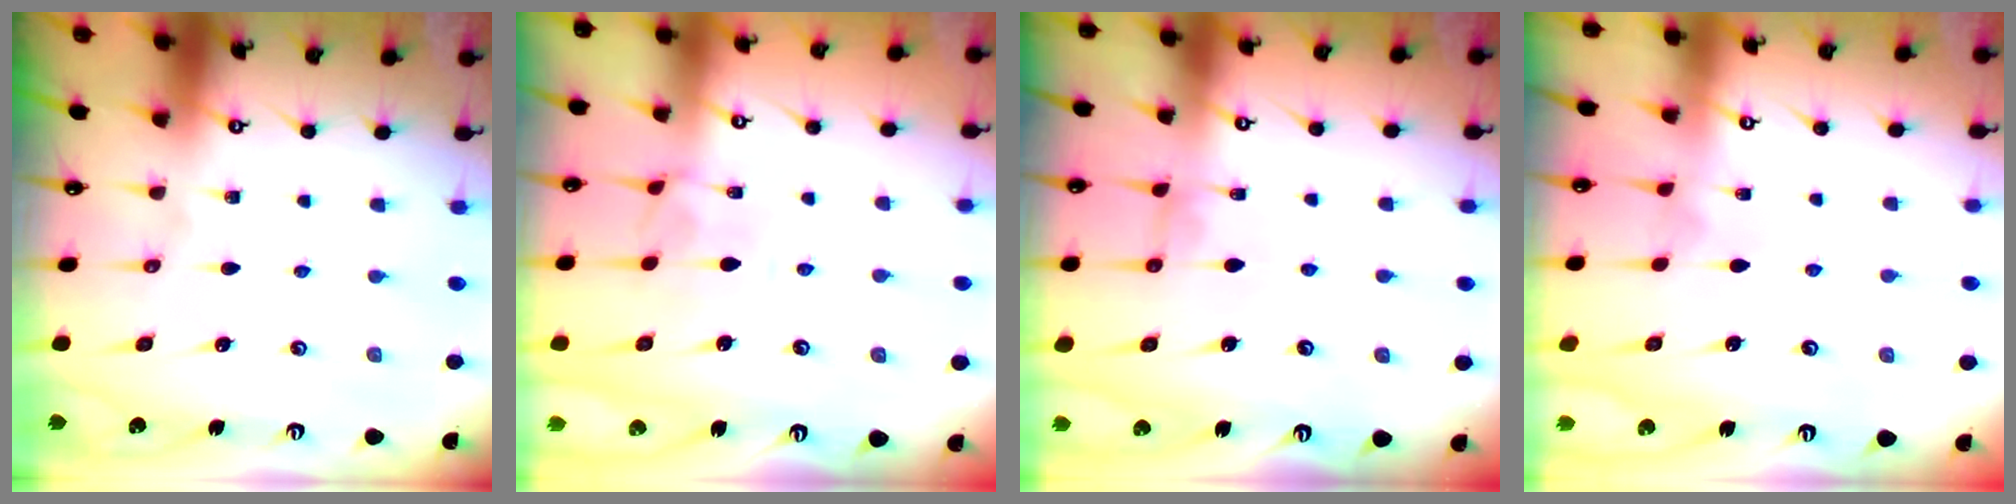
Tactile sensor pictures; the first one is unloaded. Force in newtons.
{"total": 3.4, "press": 3.4, "slide": 0.6}
{"total": 1.0, "press": 0.9, "slide": 0.4}
{"total": 4.7, "press": 4.7, "slide": 0.1}